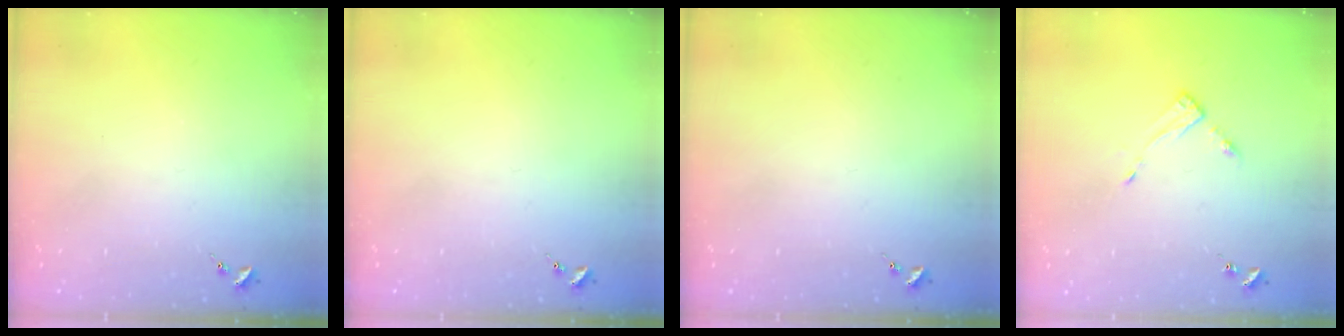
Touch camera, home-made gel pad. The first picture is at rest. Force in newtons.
{"total": 0.0}
{"total": 0.0}
{"total": 4.6, "press": 4.6, "slide": 0.4}